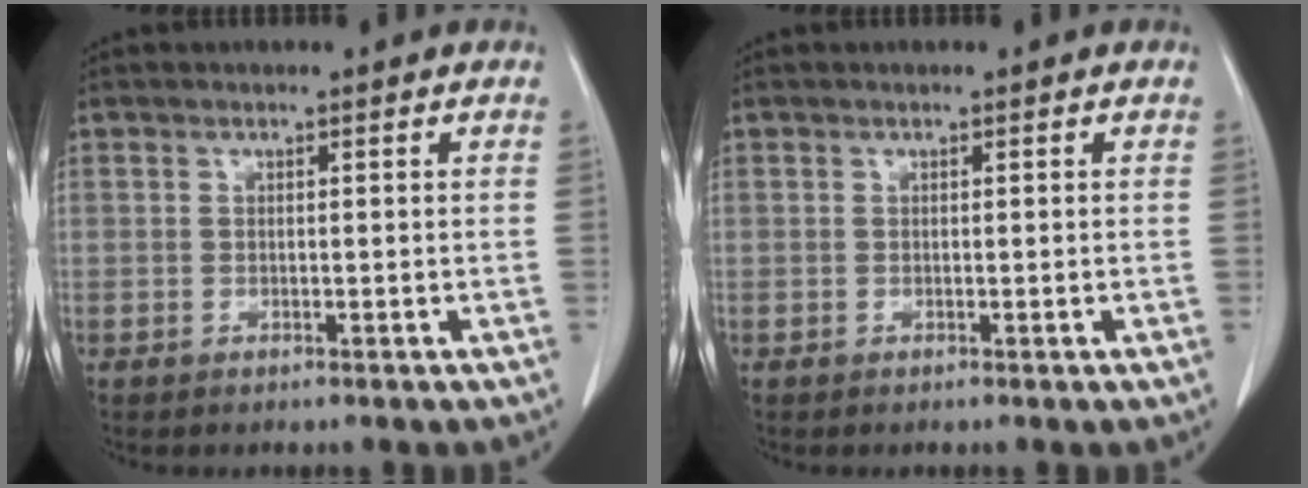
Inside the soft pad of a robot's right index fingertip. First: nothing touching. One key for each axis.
{"total": 0.0}